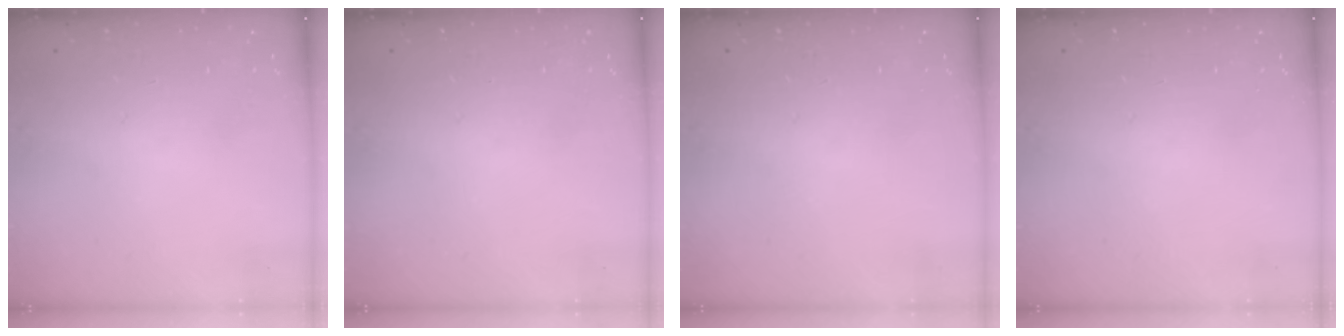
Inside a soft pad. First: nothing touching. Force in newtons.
{"total": 0.0}
{"total": 0.0}
{"total": 0.0}